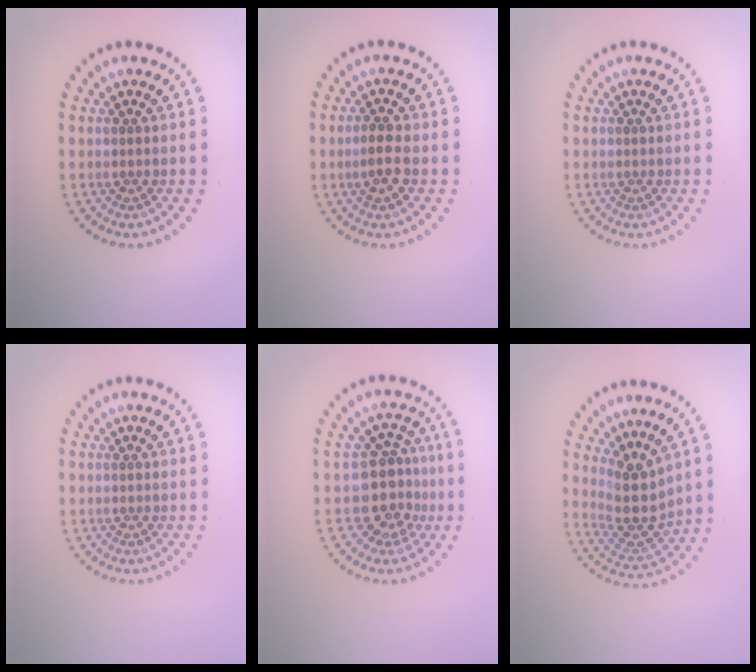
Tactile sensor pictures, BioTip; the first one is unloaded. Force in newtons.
{"total": 2.1, "press": 2.1, "slide": 0.4}
{"total": 0.0}
{"total": 0.0}
{"total": 3.8, "press": 3.0, "slide": 2.3}
{"total": 3.9, "press": 3.0, "slide": 2.5}